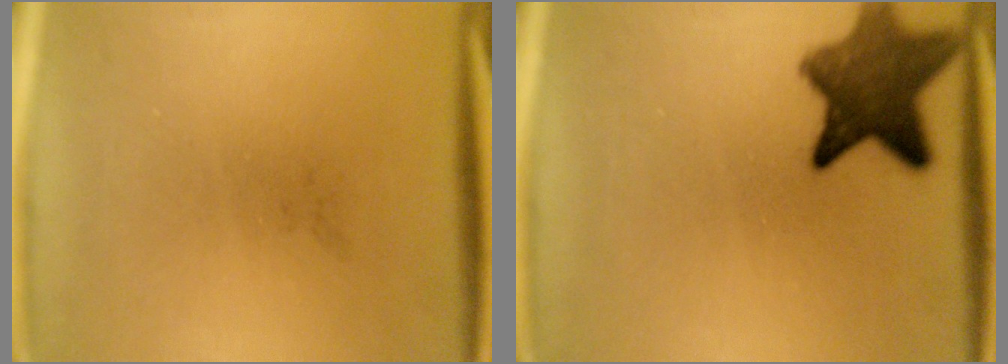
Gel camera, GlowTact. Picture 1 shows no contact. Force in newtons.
{"total": 9.6}